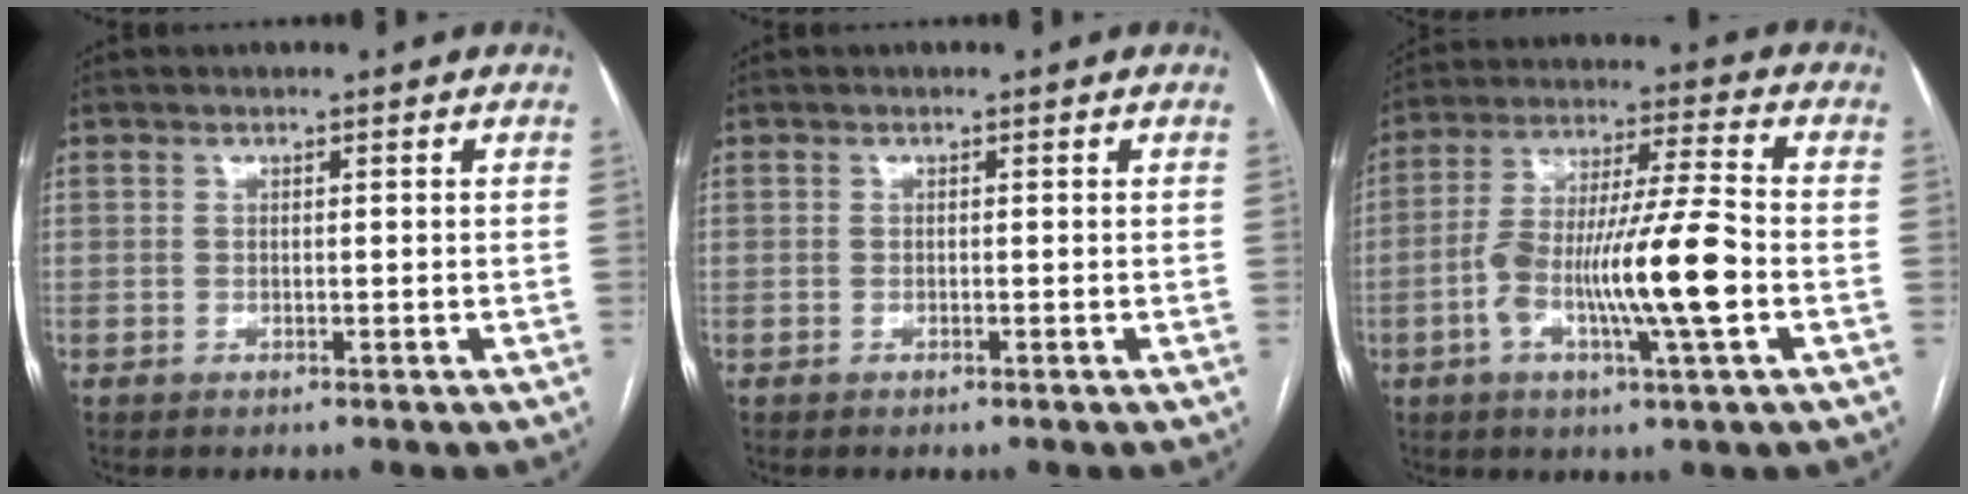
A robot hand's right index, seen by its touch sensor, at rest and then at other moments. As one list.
[{"total": 0.0}, {"total": 14.5, "force": [-3.7, 0.7, 14.0], "torque": [-0.259, 0.002, -0.069]}]